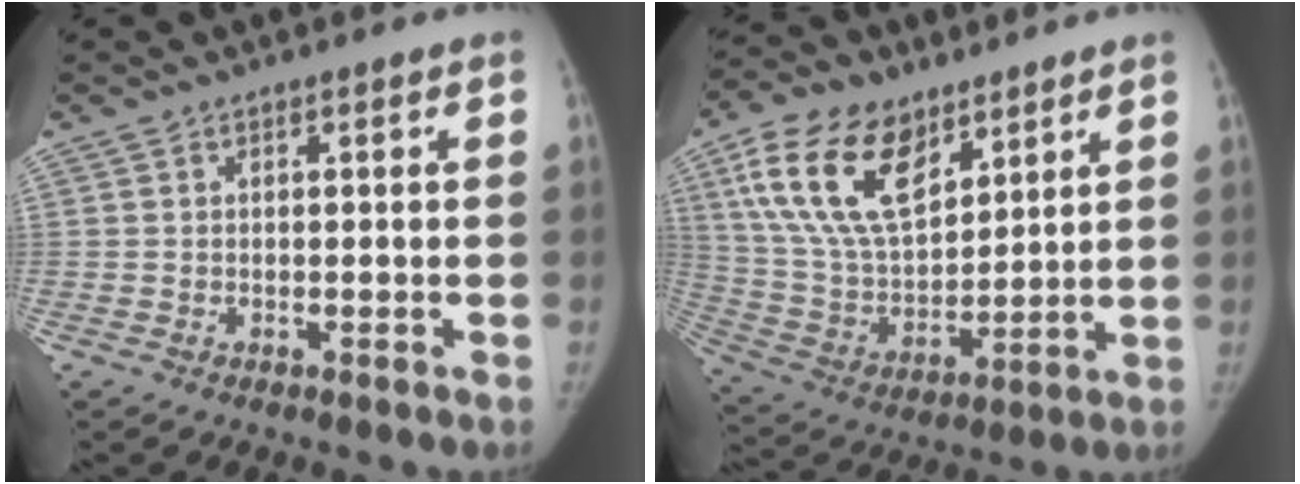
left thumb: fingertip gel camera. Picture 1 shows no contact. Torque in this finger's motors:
{"motor_torque": [0.65, 0.19, 1.72, -1.06, 0.23]}